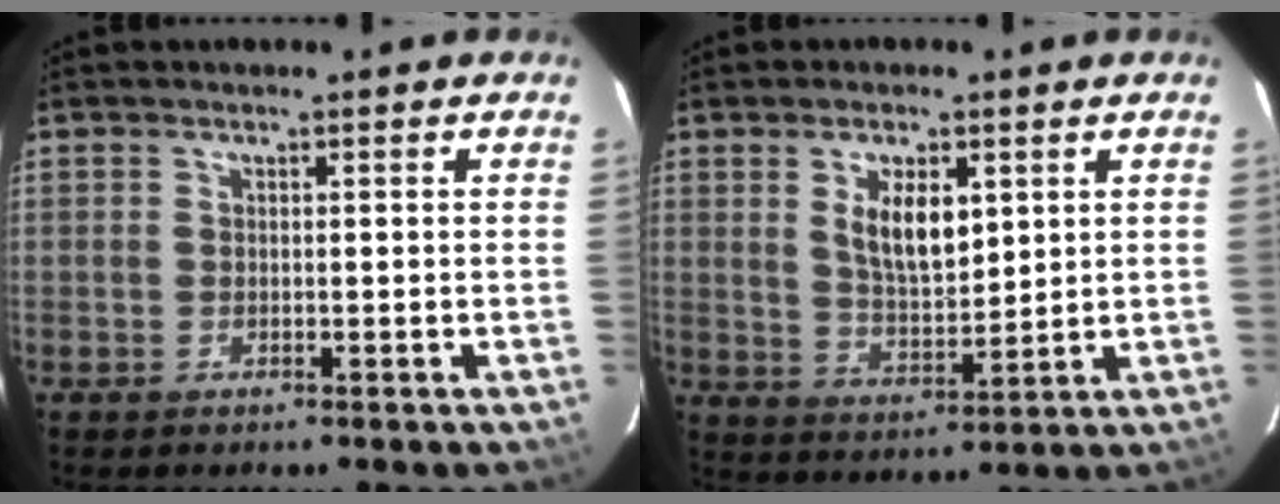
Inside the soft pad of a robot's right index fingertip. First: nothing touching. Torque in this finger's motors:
{"motor_torque": [0.49, -0.15, 0.52, 0.10]}